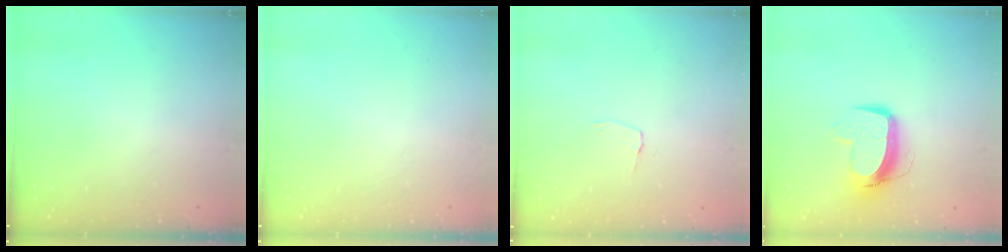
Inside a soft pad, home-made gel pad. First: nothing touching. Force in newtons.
{"total": 0.0}
{"total": 2.7, "press": 2.7, "slide": 0.3}
{"total": 11.0, "press": 11.0, "slide": 1.4}